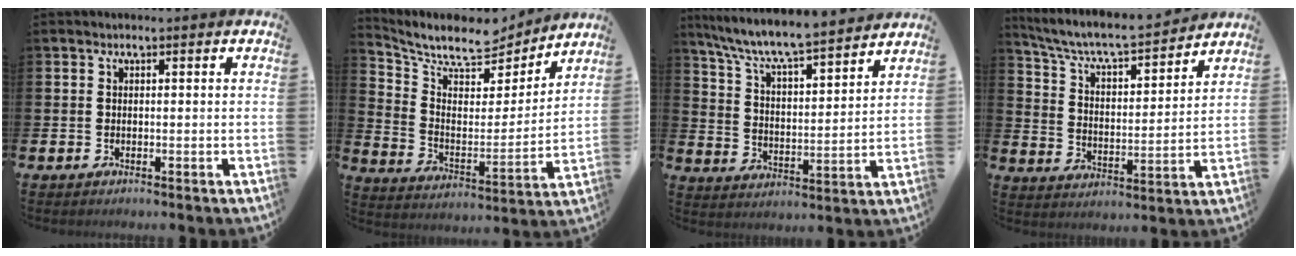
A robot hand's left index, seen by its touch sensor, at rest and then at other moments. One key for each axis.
{"total": 8.8, "fx": 7.8, "fy": 3.0, "fz": 2.8, "tx": -0.095, "ty": -0.057, "tz": 0.133}
{"total": 7.7, "fx": 7.3, "fy": 0.4, "fz": 2.5, "tx": -0.088, "ty": -0.059, "tz": 0.125}
{"total": 6.8, "fx": 6.2, "fy": 1.1, "fz": 2.5, "tx": -0.085, "ty": -0.048, "tz": 0.103}